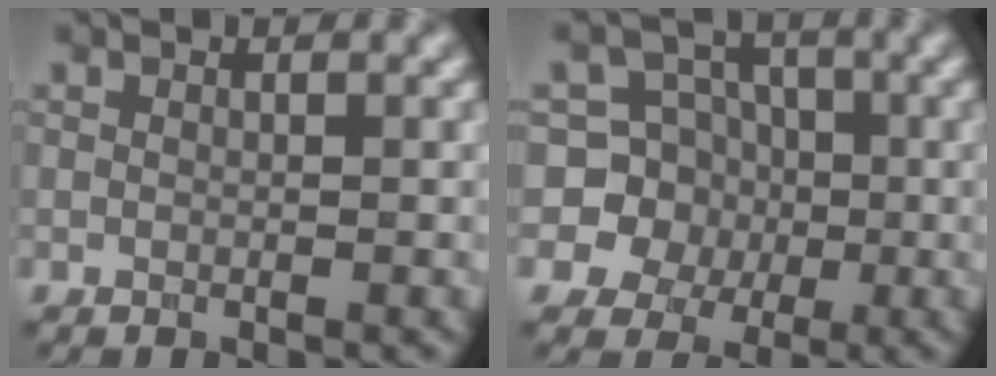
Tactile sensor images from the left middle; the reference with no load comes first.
{"total": 7.7, "force": [-0.5, 7.5, 1.6], "torque": [-0.031, 0.034, -0.039]}